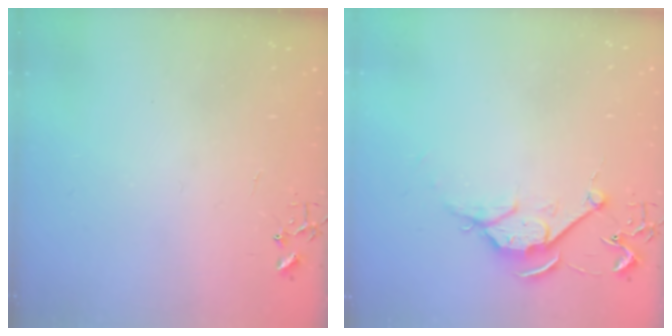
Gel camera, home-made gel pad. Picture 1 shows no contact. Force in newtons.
{"total": 7.9, "press": 7.8, "slide": 0.9}